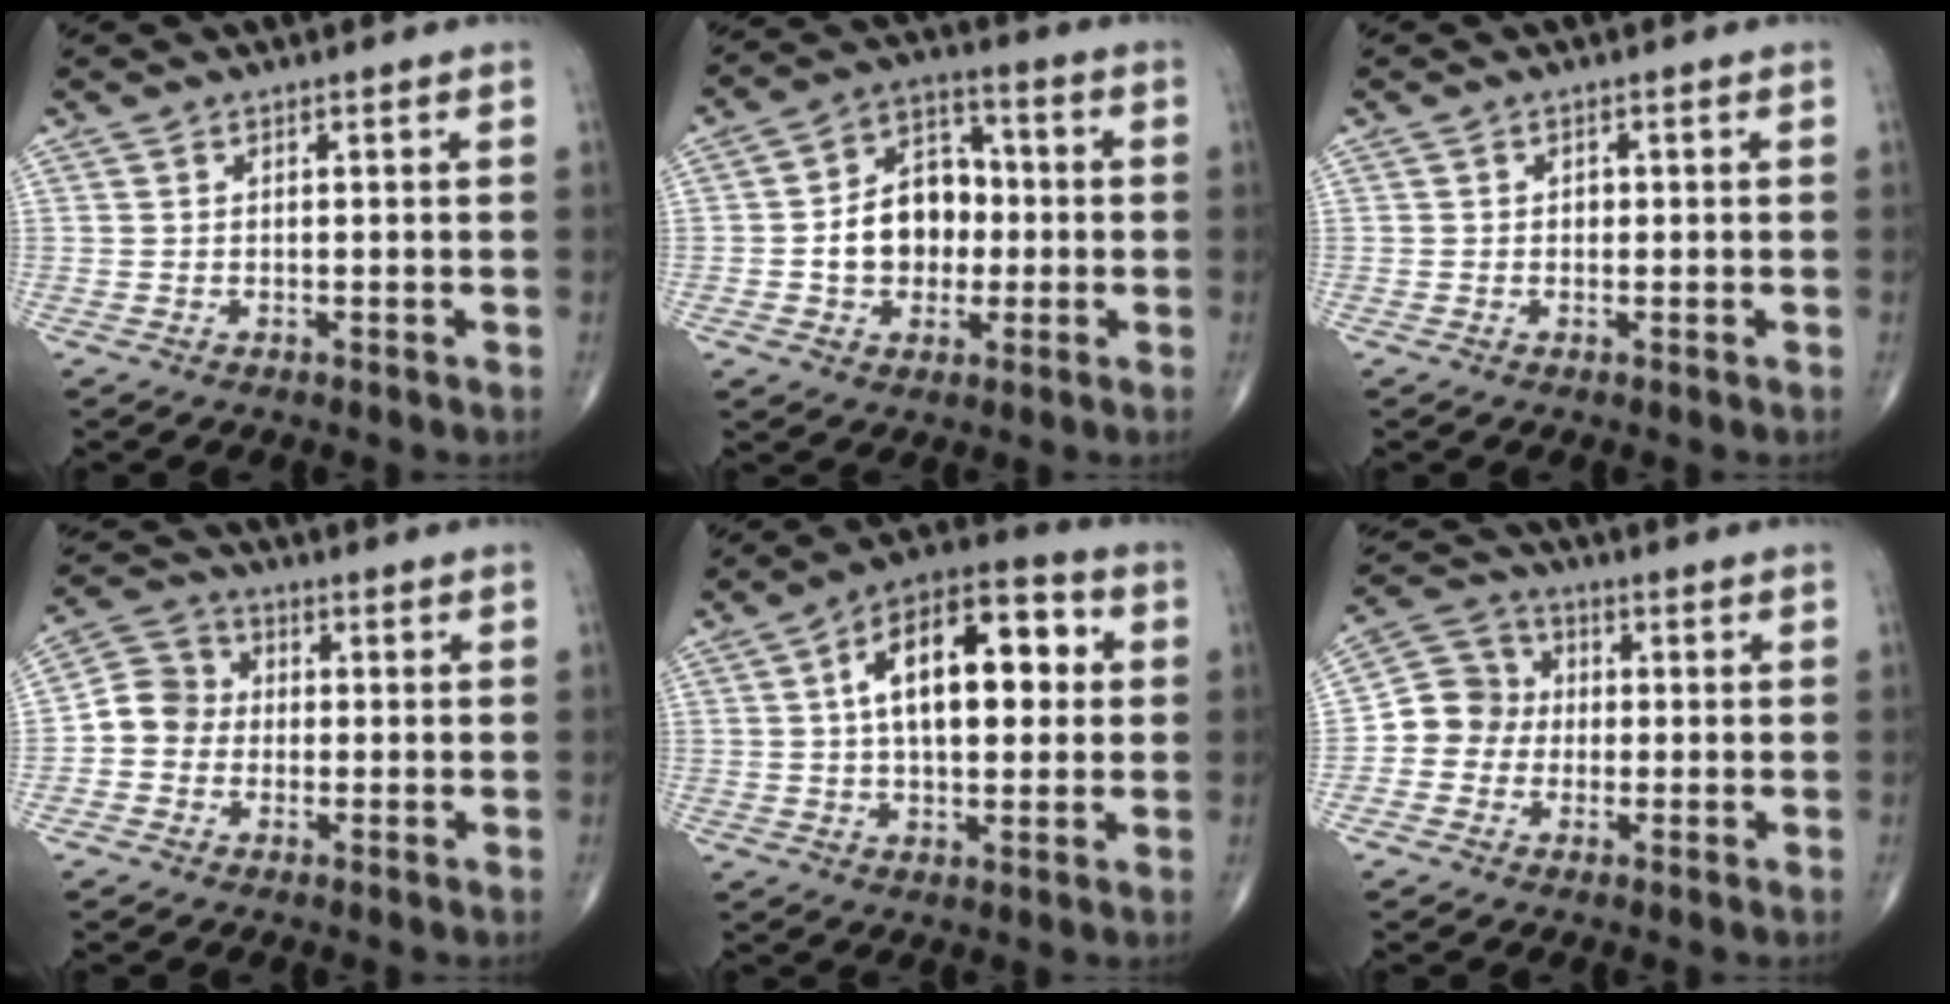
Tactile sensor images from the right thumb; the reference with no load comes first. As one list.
[{"total": 12.2, "force": [-1.0, 9.3, 7.8], "torque": [-0.084, 0.032, -0.023]}, {"total": 1.0, "force": [0.0, 0.8, 0.5], "torque": [-0.001, 0.003, -0.003]}, {"total": 6.6, "force": [-1.0, 6.0, 2.6], "torque": [-0.026, 0.026, -0.035]}, {"total": 17.5, "force": [3.1, 9.0, 14.7], "torque": [-0.208, 0.027, 0.041]}, {"total": 7.8, "force": [-0.9, 7.2, 2.8], "torque": [-0.024, 0.029, -0.031]}]